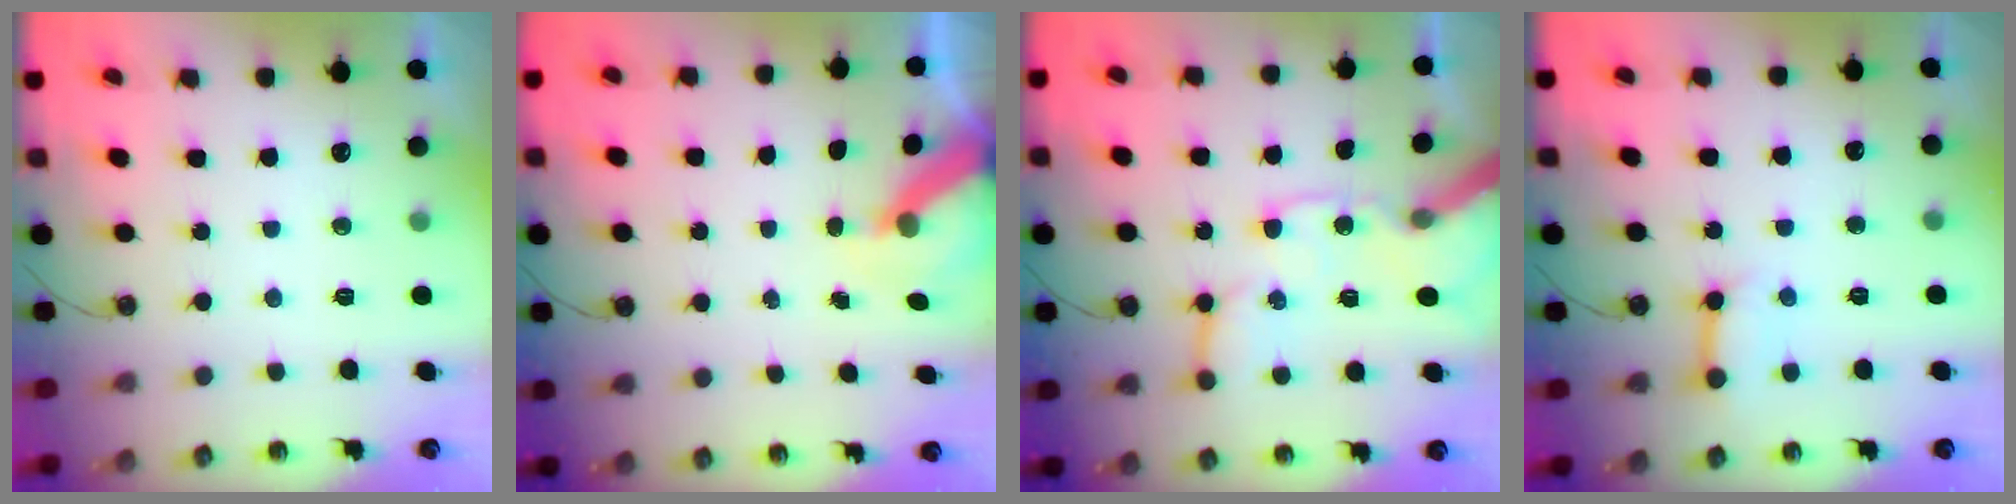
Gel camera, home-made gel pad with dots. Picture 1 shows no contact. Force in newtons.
{"total": 6.8, "press": 6.8, "slide": 0.9}
{"total": 16.2, "press": 16.0, "slide": 2.4}
{"total": 7.8, "press": 7.8, "slide": 1.1}